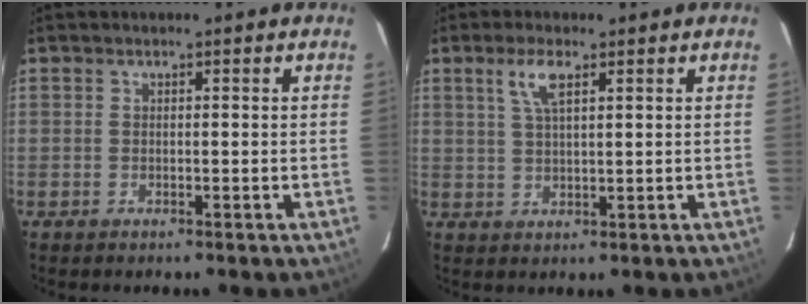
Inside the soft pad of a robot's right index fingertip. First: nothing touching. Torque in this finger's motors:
{"motor_torque": [0.19, -0.01, 0.15, 0.09]}